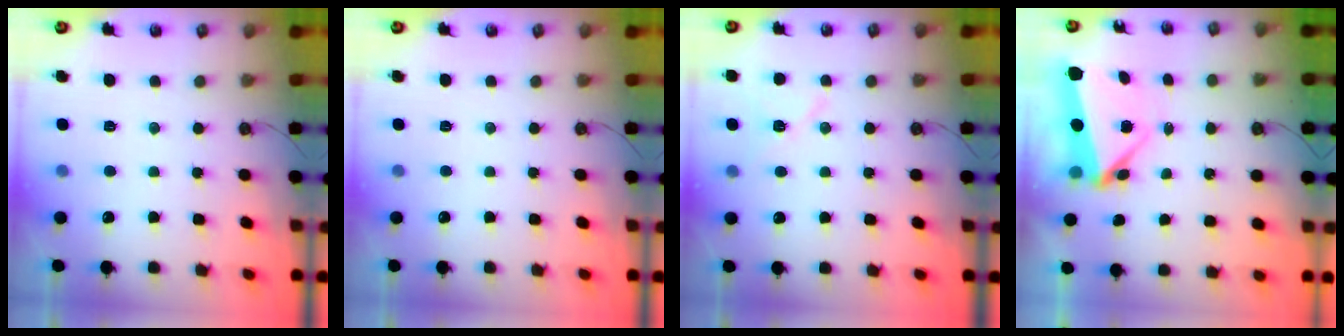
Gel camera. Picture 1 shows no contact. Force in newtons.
{"total": 0.0}
{"total": 7.9, "press": 7.9, "slide": 1.0}
{"total": 5.4, "press": 5.0, "slide": 1.9}